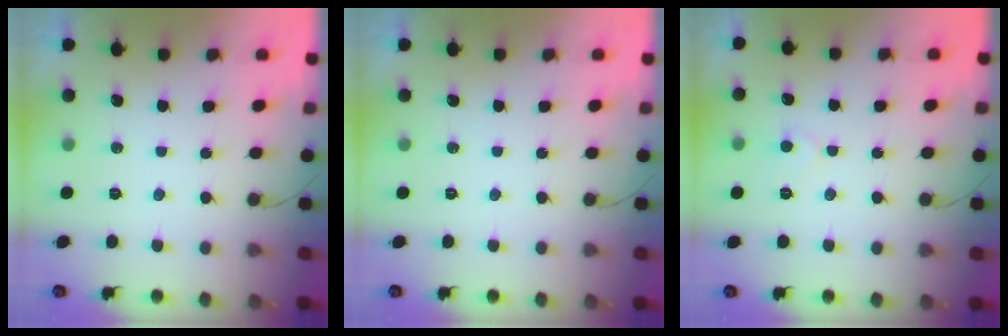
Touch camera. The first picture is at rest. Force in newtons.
{"total": 0.0}
{"total": 4.7, "press": 4.6, "slide": 0.5}